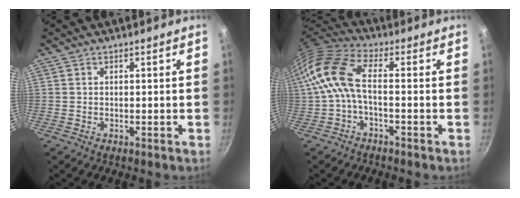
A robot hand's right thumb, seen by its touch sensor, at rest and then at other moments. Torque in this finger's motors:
{"motor_torque": [-0.59, 1.06, 1.62, -0.37, 0.24]}